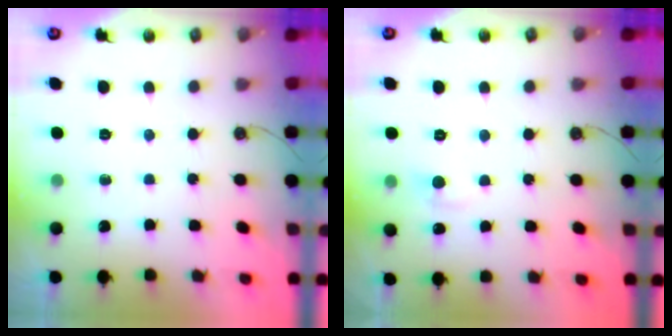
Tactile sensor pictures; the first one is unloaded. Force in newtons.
{"total": 0.8, "press": 0.4, "slide": 0.7}